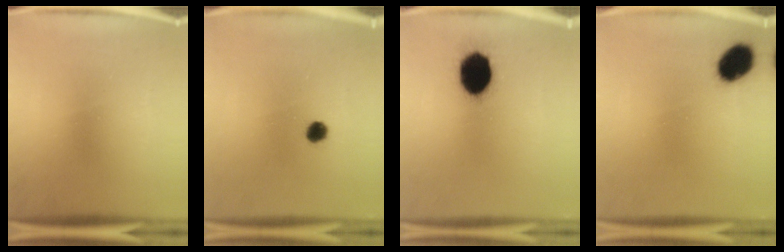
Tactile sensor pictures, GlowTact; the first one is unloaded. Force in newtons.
{"total": 2.3}
{"total": 14.1}
{"total": 8.7}